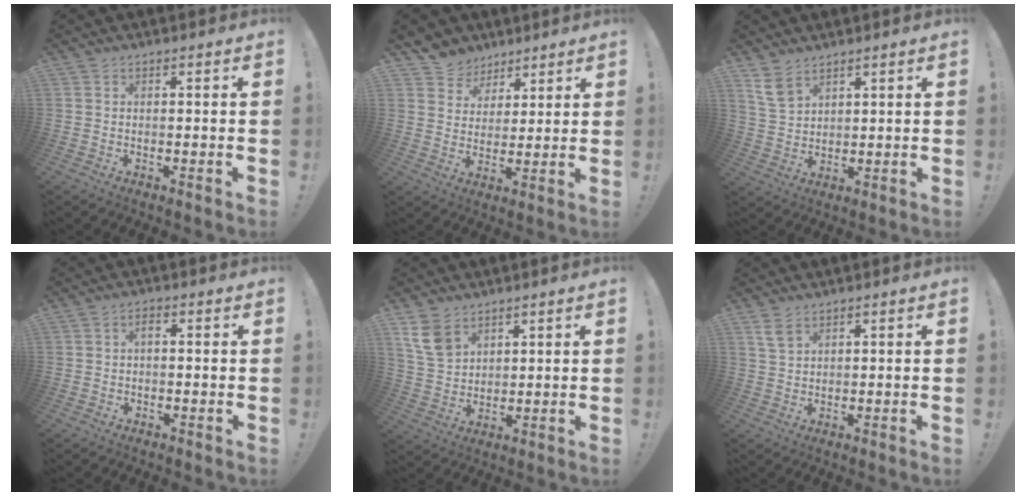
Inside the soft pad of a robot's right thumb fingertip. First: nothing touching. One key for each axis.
{"total": 7.1, "fx": 4.4, "fy": 5.6, "fz": 0.3, "tx": -0.010, "ty": -0.035, "tz": 0.091}
{"total": 7.0, "fx": 4.9, "fy": 3.9, "fz": 3.2, "tx": -0.052, "ty": -0.024, "tz": 0.096}
{"total": 2.3, "fx": 0.0, "fy": 2.1, "fz": 1.1, "tx": -0.007, "ty": -0.005, "tz": -0.004}
{"total": 9.7, "fx": 5.9, "fy": 6.4, "fz": 4.1, "tx": -0.076, "ty": -0.023, "tz": 0.123}
{"total": 3.9, "fx": 2.6, "fy": 1.8, "fz": 2.4, "tx": -0.035, "ty": -0.015, "tz": 0.047}